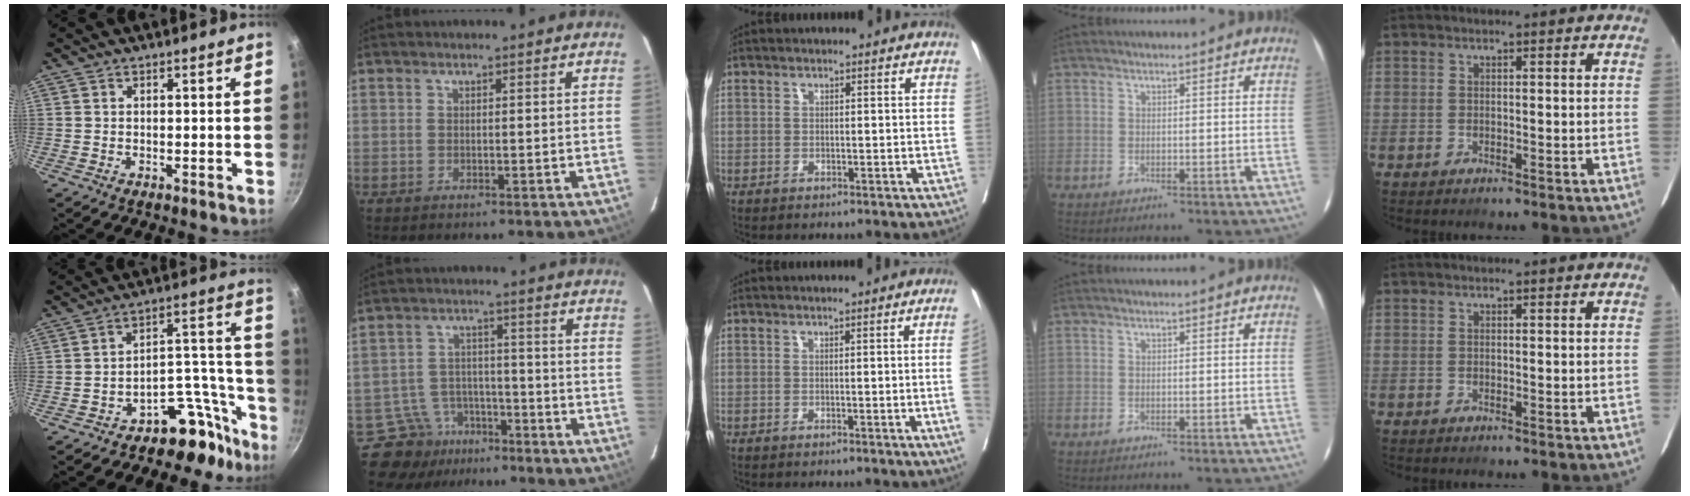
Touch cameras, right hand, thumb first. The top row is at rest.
{"thumb": {"total": 11.7, "force": [-8.9, 5.3, 5.3], "torque": [-0.021, 0.134, -0.136]}, "index": {"total": 8.7, "force": [-6.1, 6.2, 0.0], "torque": [-0.001, 0.041, -0.092]}, "middle": {"total": 3.2, "force": [-0.5, -1.2, 2.9], "torque": [-0.034, -0.004, -0.005]}}